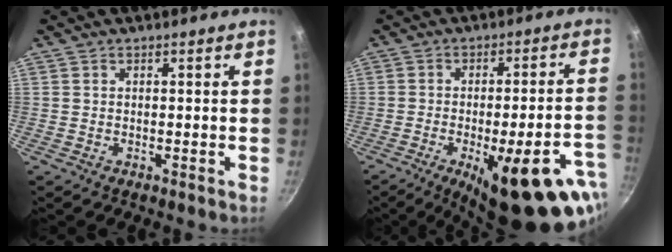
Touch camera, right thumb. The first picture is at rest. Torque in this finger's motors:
{"motor_torque": [2.62, 2.39, 2.04, -0.73, 0.14]}